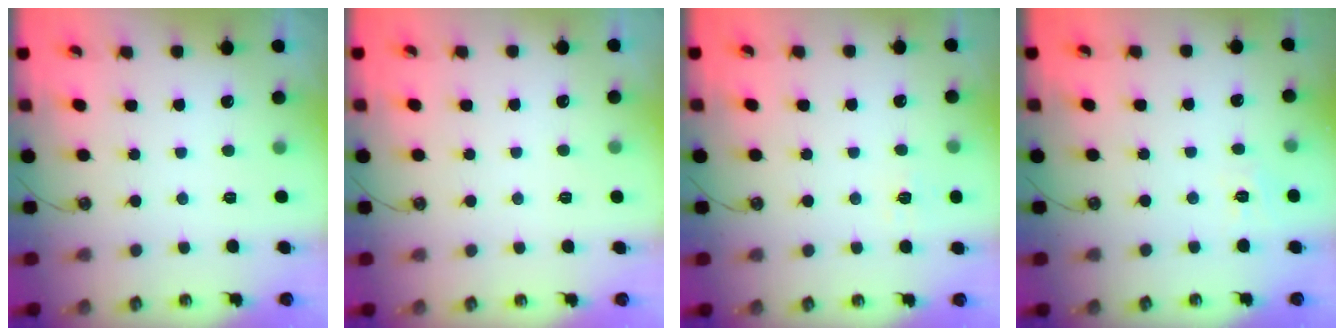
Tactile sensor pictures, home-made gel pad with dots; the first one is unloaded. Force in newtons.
{"total": 0.5, "press": 0.5, "slide": 0.2}
{"total": 5.6, "press": 5.6, "slide": 0.5}
{"total": 3.0, "press": 3.0, "slide": 0.1}